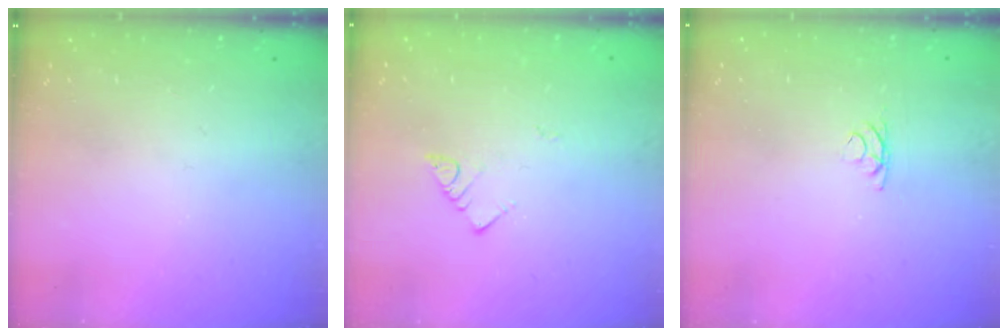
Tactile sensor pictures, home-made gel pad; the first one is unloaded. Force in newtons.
{"total": 2.7, "press": 2.7, "slide": 0.3}
{"total": 2.8, "press": 2.8, "slide": 0.5}